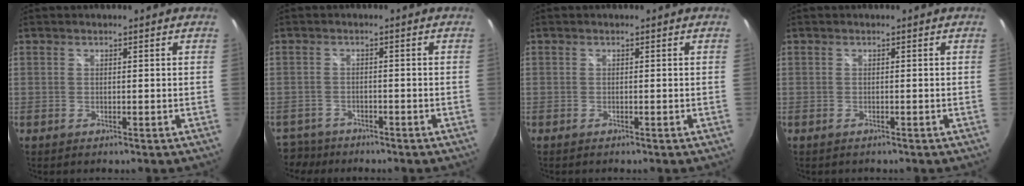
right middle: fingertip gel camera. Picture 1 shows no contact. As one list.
[{"total": 6.6, "force": [-5.5, 3.5, 1.1], "torque": [-0.044, -0.002, -0.094]}, {"total": 0.5, "force": [-0.5, 0.1, 0.0], "torque": [-0.001, -0.001, -0.010]}, {"total": 0.7, "force": [-0.6, 0.3, 0.1], "torque": [-0.005, 0.001, -0.007]}]